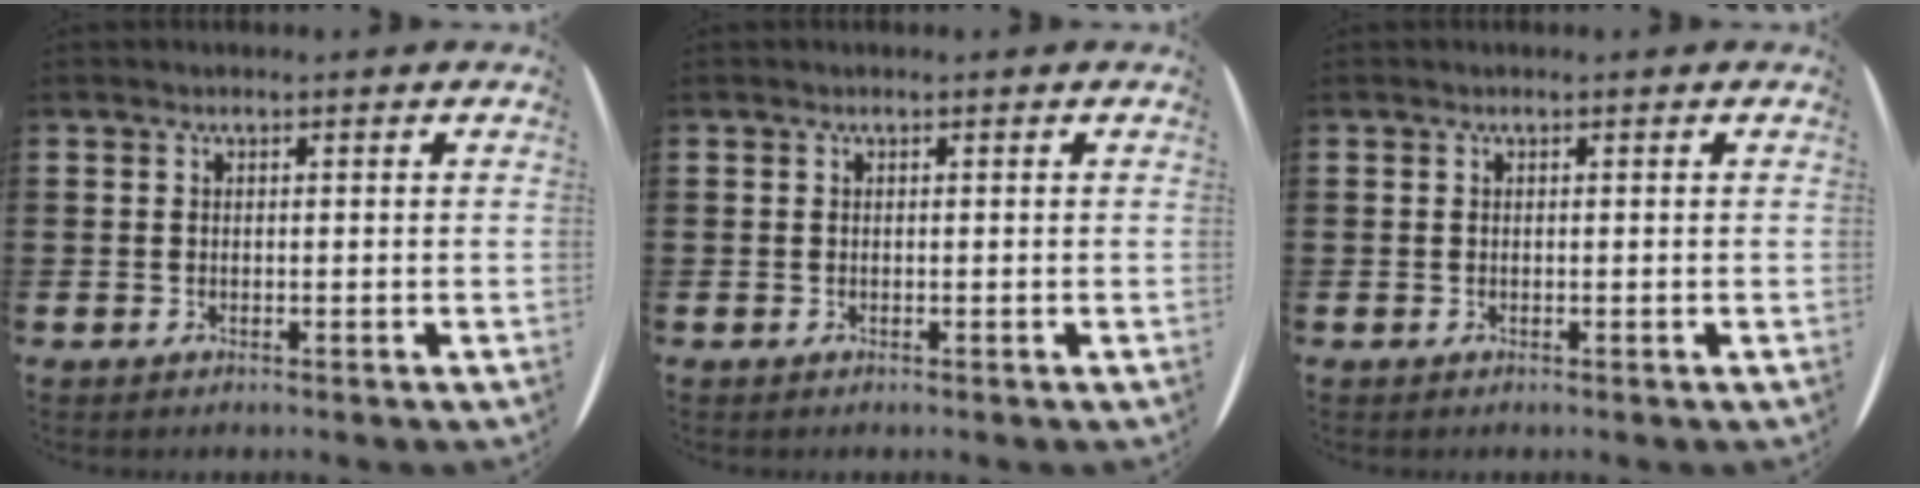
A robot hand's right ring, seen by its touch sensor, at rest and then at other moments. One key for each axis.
{"total": 0.0}
{"total": 0.0}